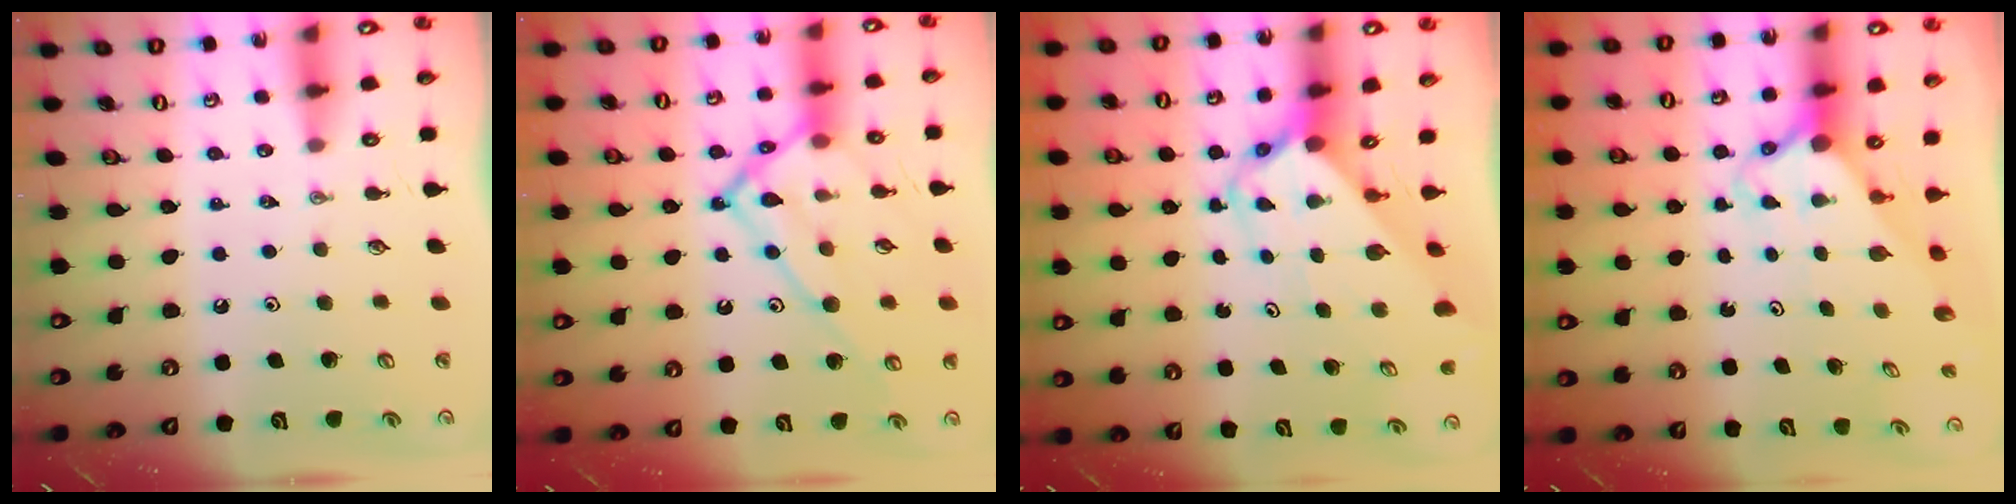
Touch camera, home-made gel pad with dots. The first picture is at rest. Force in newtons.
{"total": 18.5, "press": 18.4, "slide": 1.8}
{"total": 3.7, "press": 3.7, "slide": 0.3}
{"total": 2.7, "press": 2.7, "slide": 0.2}